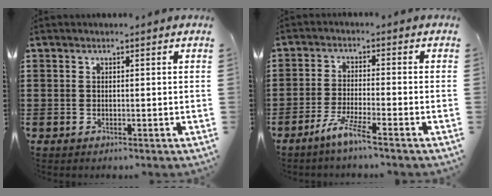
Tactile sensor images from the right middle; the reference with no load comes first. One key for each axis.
{"total": 4.8, "fx": -3.7, "fy": -0.2, "fz": 3.1, "tx": -0.066, "ty": -0.008, "tz": -0.068}